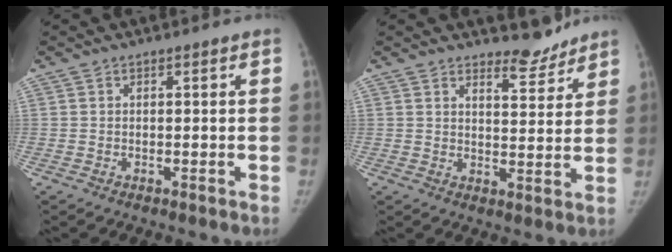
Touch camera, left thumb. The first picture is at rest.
{"total": 5.2, "force": [4.9, 1.5, 0.9], "torque": [0.008, -0.047, 0.075]}